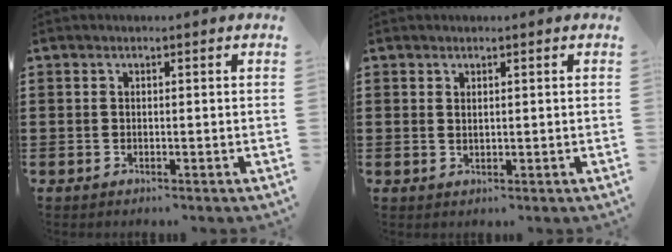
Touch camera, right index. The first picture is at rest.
{"total": 0.7, "force": [0.4, 0.2, 0.5], "torque": [-0.010, 0.001, 0.008]}